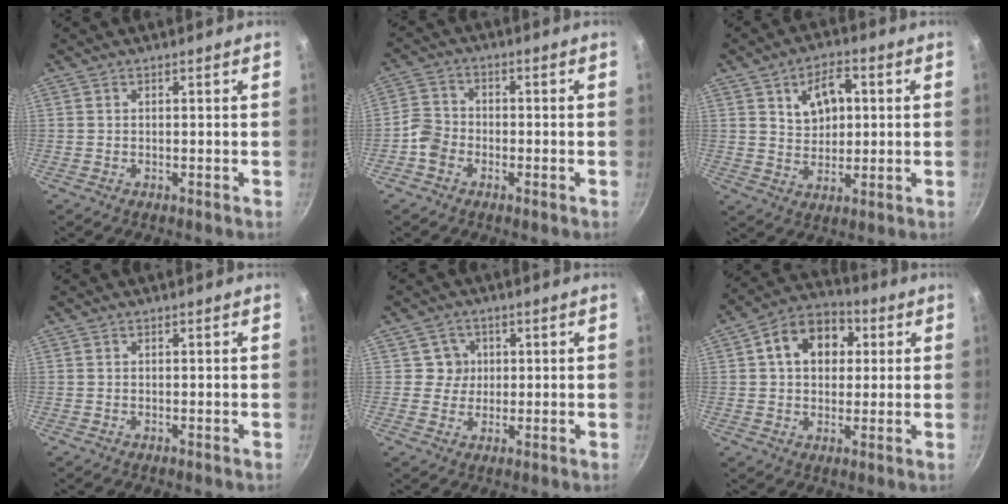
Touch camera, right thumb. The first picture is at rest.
{"total": 4.6, "force": [-2.3, 3.5, 1.8], "torque": [-0.025, 0.023, -0.053]}
{"total": 8.7, "force": [2.4, 5.9, 5.9], "torque": [-0.069, -0.001, 0.042]}
{"total": 0.0}
{"total": 3.9, "force": [0.8, 3.8, 0.4], "torque": [0.025, 0.002, 0.008]}
{"total": 12.7, "force": [3.2, 9.4, 7.9], "torque": [-0.093, 0.019, 0.034]}